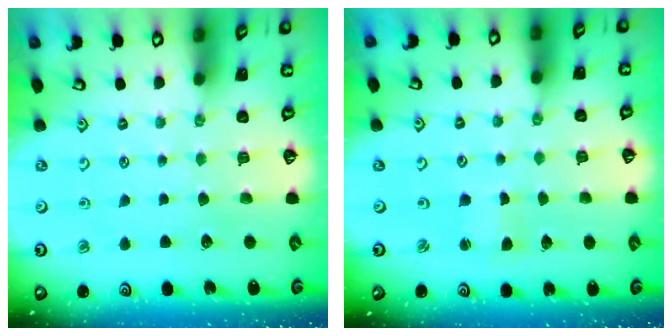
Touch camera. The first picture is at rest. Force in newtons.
{"total": 1.2, "press": 1.2, "slide": 0.2}